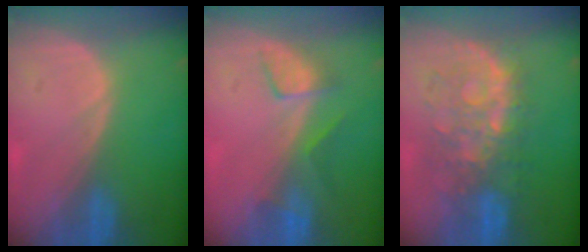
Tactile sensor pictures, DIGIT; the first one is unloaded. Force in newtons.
{"total": 4.2, "press": 4.1, "slide": 1.3}
{"total": 9.1, "press": 8.6, "slide": 2.9}